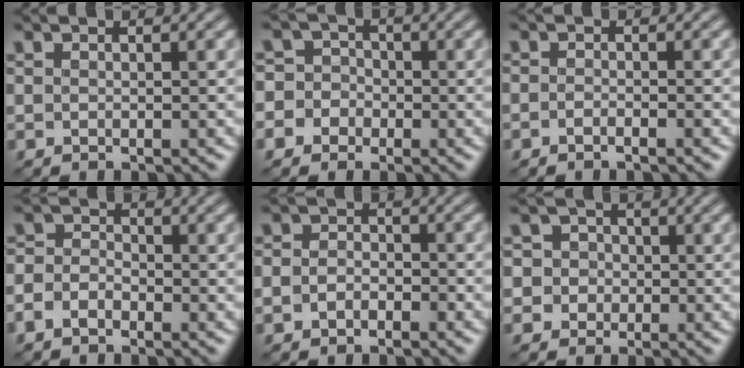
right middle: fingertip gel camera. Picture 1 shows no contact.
{"total": 5.9, "force": [-2.3, 5.3, 1.1], "torque": [-0.008, 0.012, -0.071]}
{"total": 1.1, "force": [-0.8, 0.3, 0.8], "torque": [-0.014, 0.000, -0.016]}
{"total": 2.6, "force": [-1.5, 1.8, 1.1], "torque": [-0.018, 0.002, -0.041]}
{"total": 2.4, "force": [-1.0, 1.8, 1.3], "torque": [-0.010, 0.001, -0.025]}
{"total": 5.2, "force": [0.3, 5.0, 1.5], "torque": [-0.015, 0.036, -0.024]}